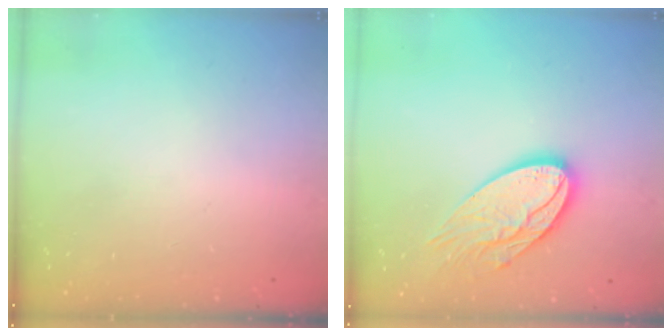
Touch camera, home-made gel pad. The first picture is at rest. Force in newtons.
{"total": 14.3, "press": 14.3, "slide": 0.7}